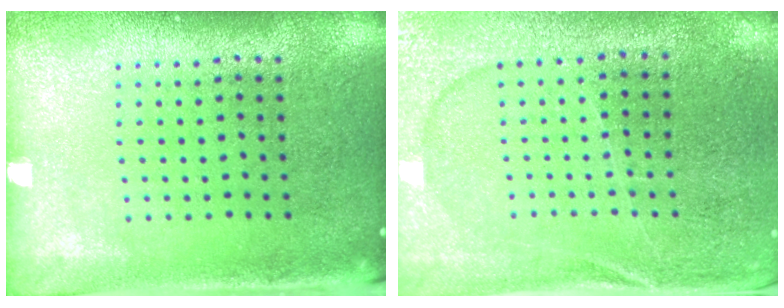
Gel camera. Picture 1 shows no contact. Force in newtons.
{"total": 1.3, "press": 1.2, "slide": 0.3}